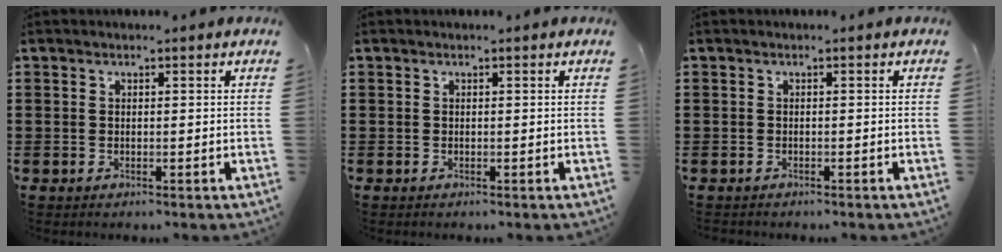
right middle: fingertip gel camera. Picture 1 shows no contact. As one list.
[{"total": 0.0}, {"total": 0.6, "force": [-0.5, 0.3, -0.1], "torque": [0.001, 0.004, -0.013]}]